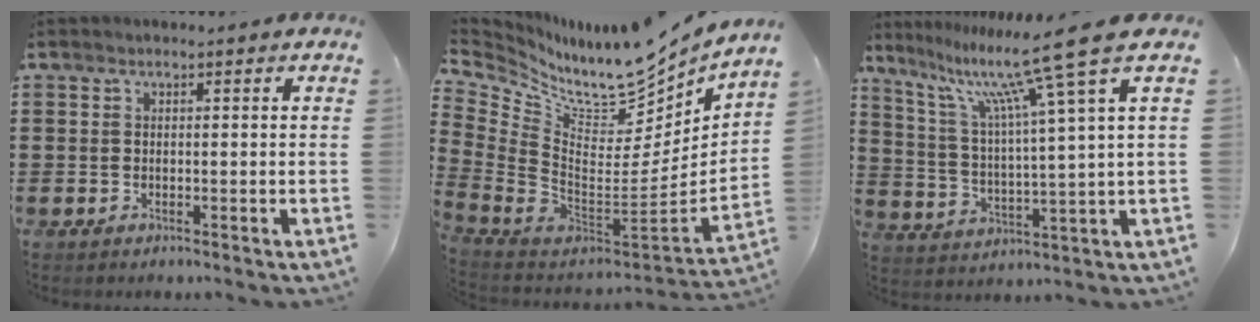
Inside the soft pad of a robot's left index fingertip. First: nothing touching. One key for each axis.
{"total": 9.9, "fx": 8.3, "fy": 2.6, "fz": 4.6, "tx": -0.114, "ty": -0.082, "tz": 0.138}
{"total": 12.3, "fx": 8.2, "fy": -0.8, "fz": 9.2, "tx": -0.189, "ty": -0.040, "tz": 0.121}